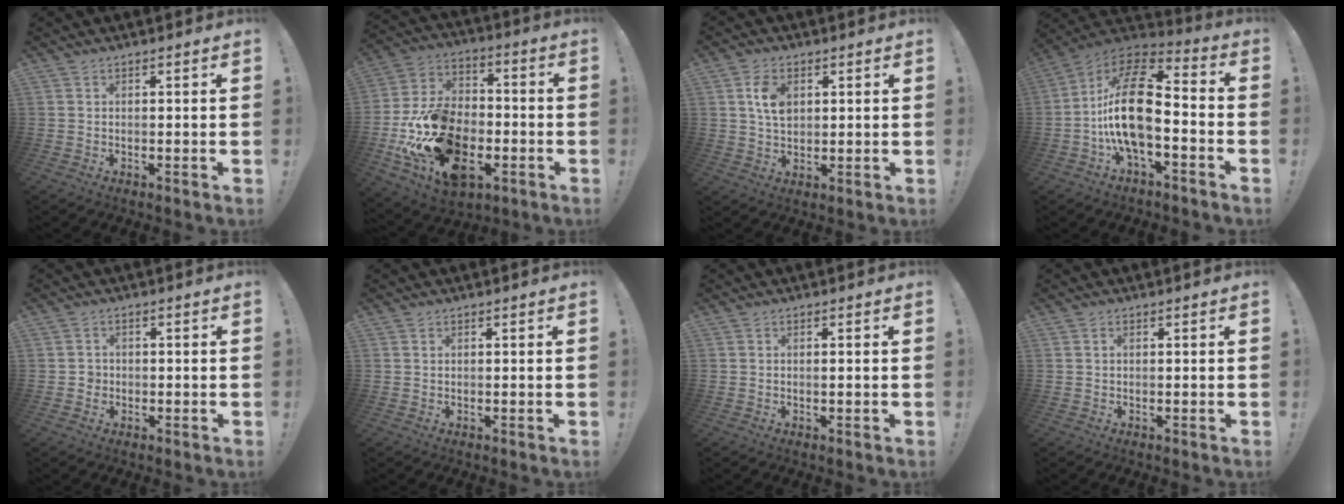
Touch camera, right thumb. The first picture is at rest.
{"total": 23.6, "force": [-8.0, 15.0, 16.5], "torque": [-0.312, 0.045, -0.125]}
{"total": 7.3, "force": [2.2, 4.8, 5.1], "torque": [-0.077, 0.000, 0.040]}
{"total": 21.1, "force": [-2.9, 10.3, 18.1], "torque": [-0.360, 0.030, -0.048]}
{"total": 2.4, "force": [-0.7, 2.2, 0.7], "torque": [-0.008, 0.003, -0.015]}
{"total": 0.0}
{"total": 0.6, "force": [0.1, -0.2, 0.5], "torque": [-0.002, -0.005, 0.000]}
{"total": 0.6, "force": [0.2, 0.4, 0.5], "torque": [-0.014, 0.004, 0.004]}